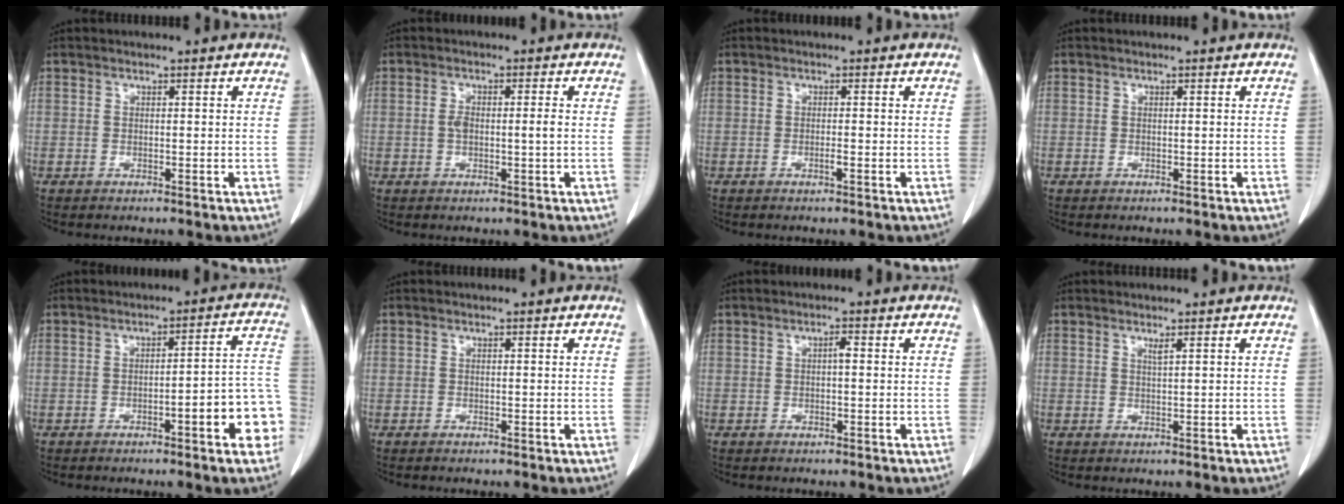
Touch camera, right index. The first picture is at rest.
{"total": 2.9, "force": [-0.2, 0.6, 2.9], "torque": [-0.056, 0.004, -0.001]}
{"total": 0.9, "force": [-0.4, 0.0, 0.8], "torque": [-0.017, 0.001, -0.006]}
{"total": 0.0}
{"total": 9.1, "force": [-3.6, 1.4, 8.2], "torque": [-0.085, 0.027, -0.044]}
{"total": 0.0}
{"total": 1.1, "force": [0.0, 0.2, 1.1], "torque": [-0.019, 0.003, 0.000]}
{"total": 0.9, "force": [0.6, -0.3, 0.6], "torque": [-0.016, -0.006, 0.012]}